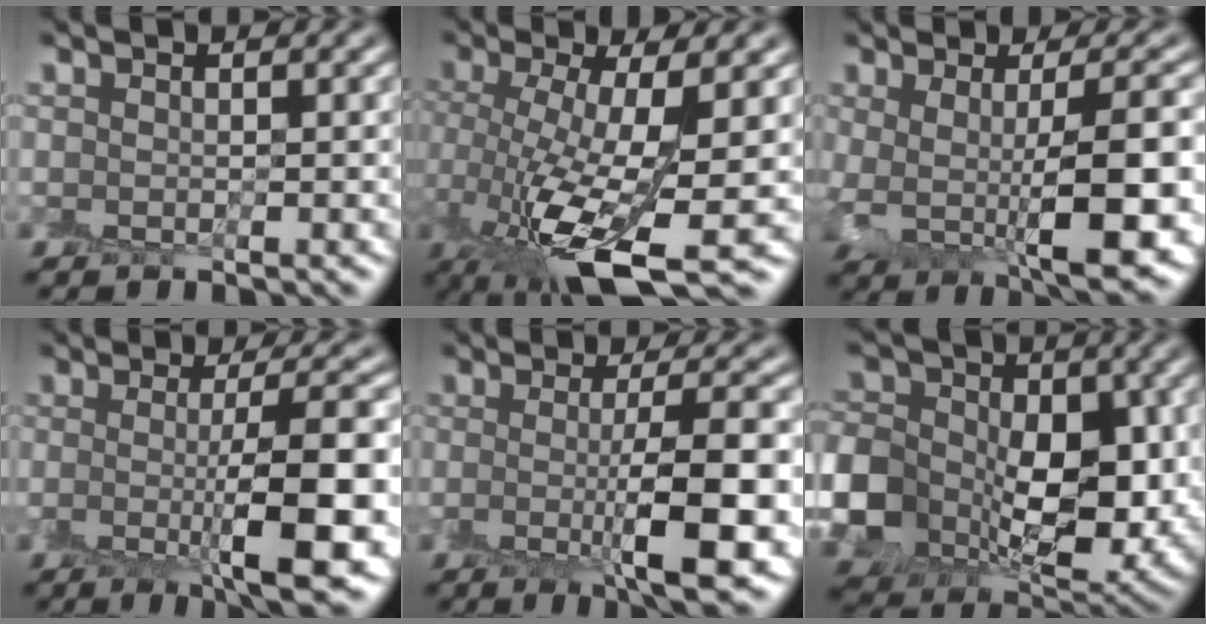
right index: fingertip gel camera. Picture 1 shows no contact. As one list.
[{"total": 10.3, "force": [-2.4, 3.3, 9.5], "torque": [-0.185, -0.023, -0.033]}, {"total": 8.8, "force": [-0.5, 2.6, 8.4], "torque": [-0.134, -0.015, 0.003]}, {"total": 8.8, "force": [-1.0, 2.0, 8.5], "torque": [-0.109, -0.010, -0.011]}, {"total": 7.8, "force": [-1.0, 1.8, 7.5], "torque": [-0.105, -0.009, -0.011]}, {"total": 14.0, "force": [-1.3, 10.7, 8.9], "torque": [-0.181, -0.012, -0.017]}]